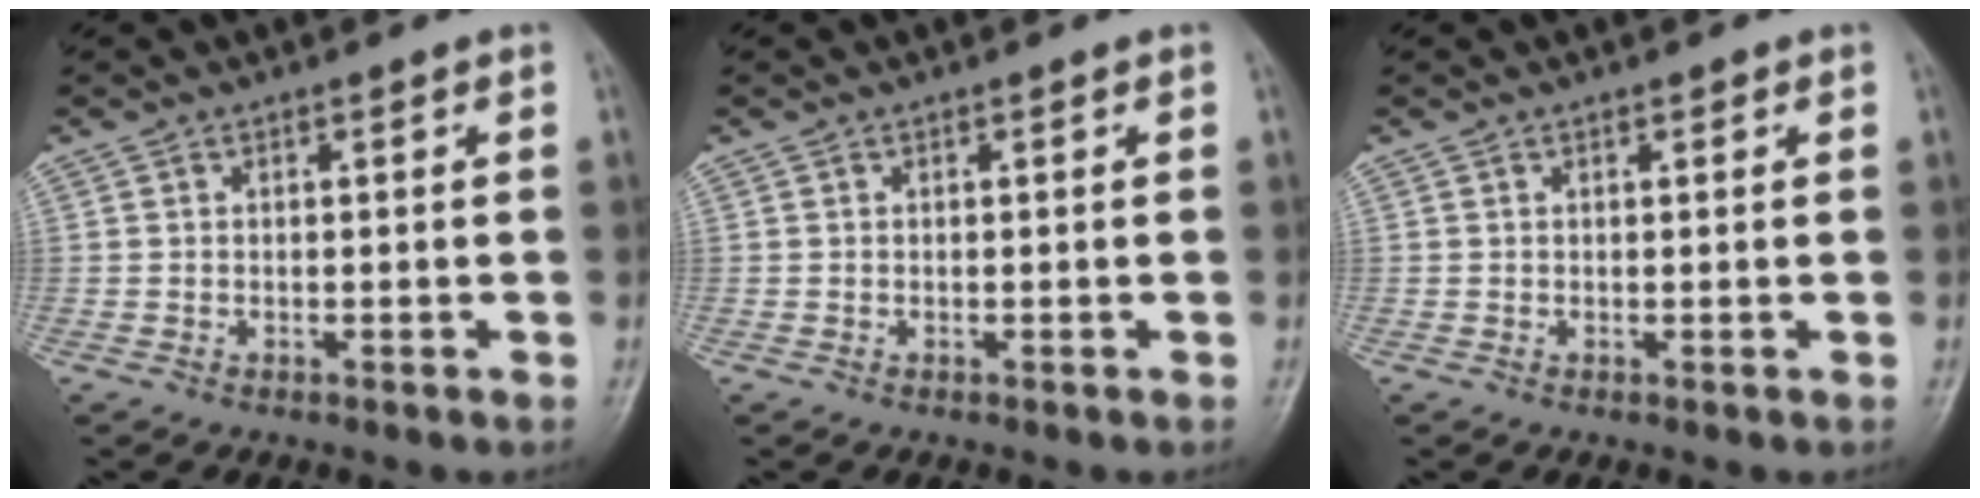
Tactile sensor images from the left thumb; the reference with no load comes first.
{"total": 0.0}
{"total": 0.8, "force": [0.5, 0.4, 0.5], "torque": [-0.006, -0.002, 0.006]}